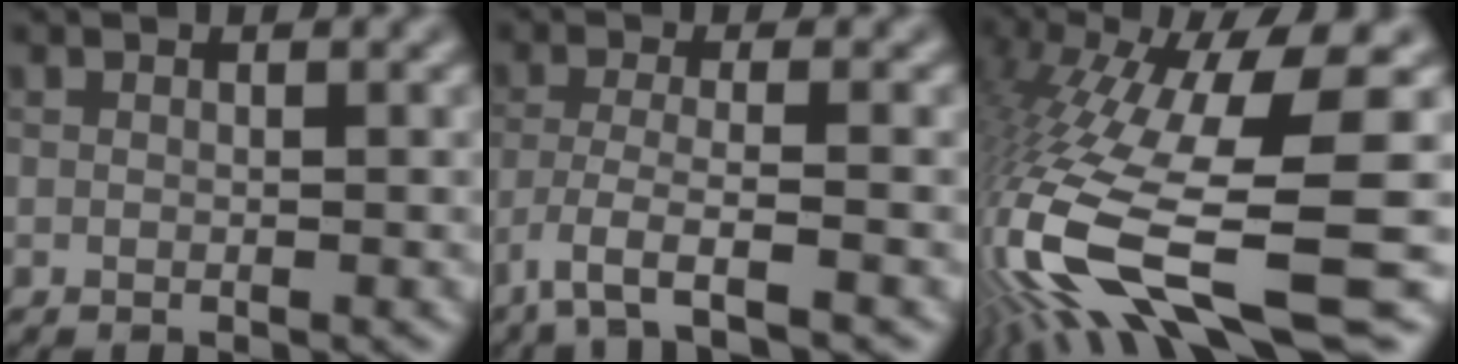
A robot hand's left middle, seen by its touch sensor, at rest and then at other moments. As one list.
[{"total": 3.9, "force": [-2.6, 0.4, 2.8], "torque": [-0.056, -0.004, -0.060]}, {"total": 15.8, "force": [-4.9, 3.5, 14.6], "torque": [-0.304, -0.022, -0.071]}]